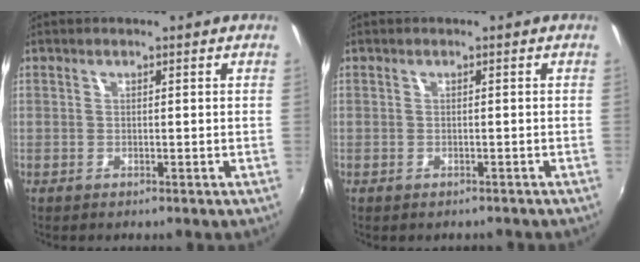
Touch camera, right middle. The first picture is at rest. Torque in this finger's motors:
{"motor_torque": [1.04, -1.10, 0.04, 0.04]}